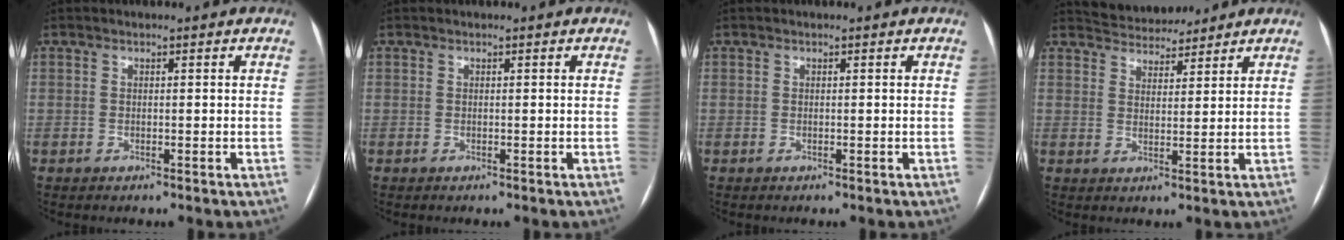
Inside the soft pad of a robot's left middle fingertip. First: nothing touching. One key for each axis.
{"total": 0.0}
{"total": 0.0}
{"total": 6.5, "fx": 6.2, "fy": 1.6, "fz": 0.8, "tx": -0.015, "ty": 0.017, "tz": 0.095}